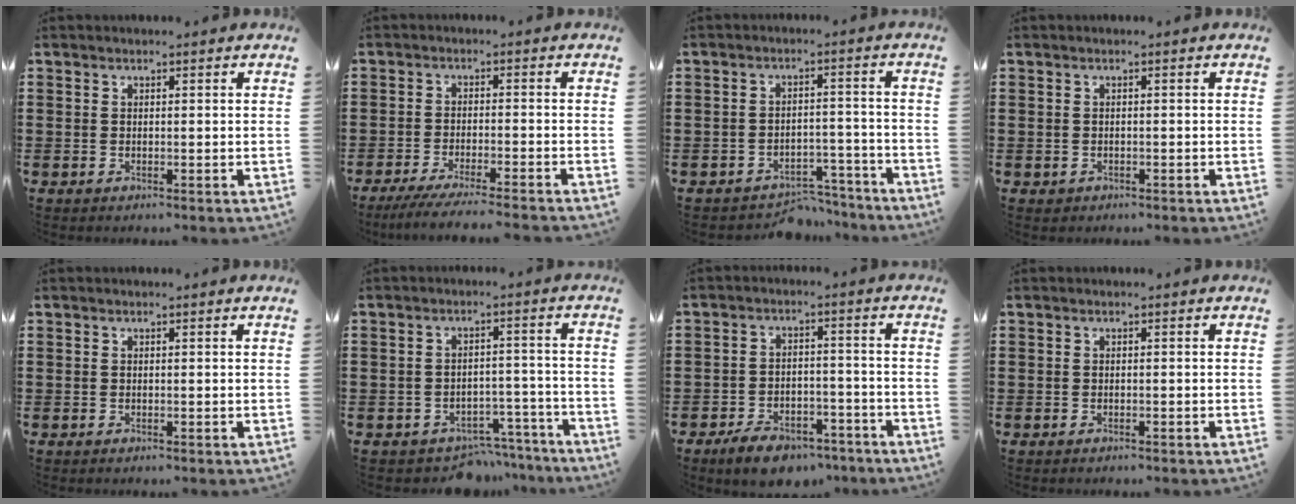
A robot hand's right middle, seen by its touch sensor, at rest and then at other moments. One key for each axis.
{"total": 4.1, "fx": -3.7, "fy": -0.4, "fz": 1.8, "tx": -0.034, "ty": -0.013, "tz": -0.071}
{"total": 4.4, "fx": -4.2, "fy": 1.1, "fz": 0.4, "tx": -0.008, "ty": 0.012, "tz": -0.086}
{"total": 0.0}
{"total": 0.0}
{"total": 4.5, "fx": -4.3, "fy": 1.3, "fz": 0.5, "tx": -0.010, "ty": 0.012, "tz": -0.087}
{"total": 5.6, "fx": -4.9, "fy": 1.9, "fz": 1.9, "tx": -0.041, "ty": 0.010, "tz": -0.097}
{"total": 0.0}